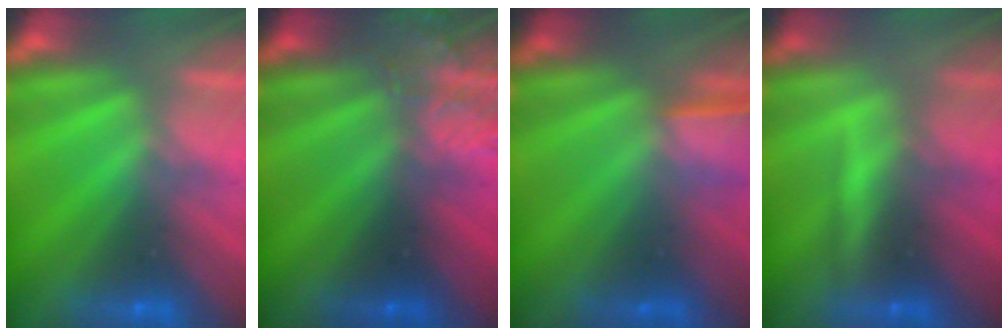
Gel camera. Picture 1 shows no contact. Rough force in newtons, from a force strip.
{"total": 3.2}
{"total": 1.3}
{"total": 2.0}